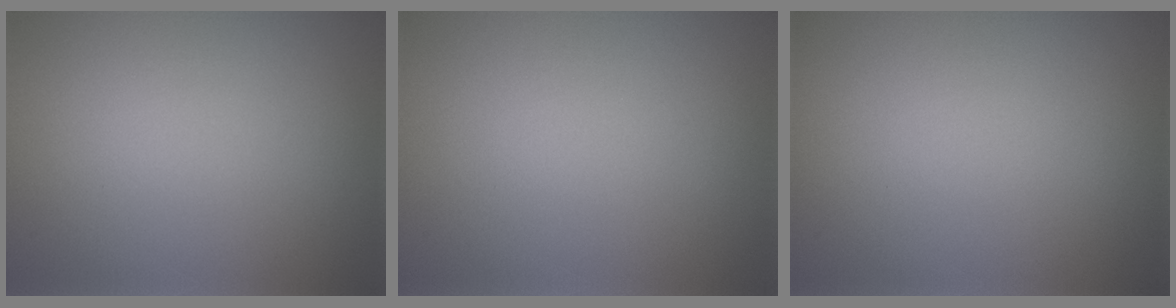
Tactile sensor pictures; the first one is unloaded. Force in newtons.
{"total": 0.0}
{"total": 0.0}